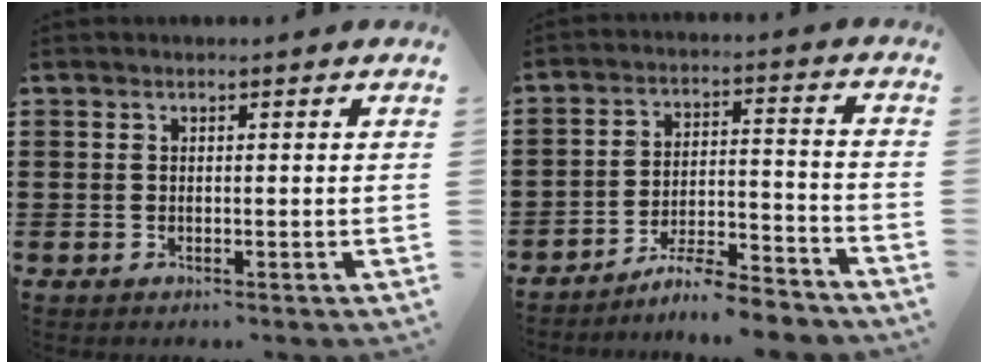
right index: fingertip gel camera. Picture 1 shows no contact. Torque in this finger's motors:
{"motor_torque": [1.08, 1.06, 0.45, 0.17]}